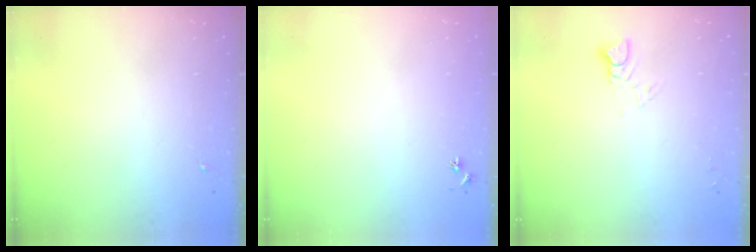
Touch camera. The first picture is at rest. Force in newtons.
{"total": 2.5, "press": 2.5, "slide": 0.3}
{"total": 2.9, "press": 2.9, "slide": 0.2}